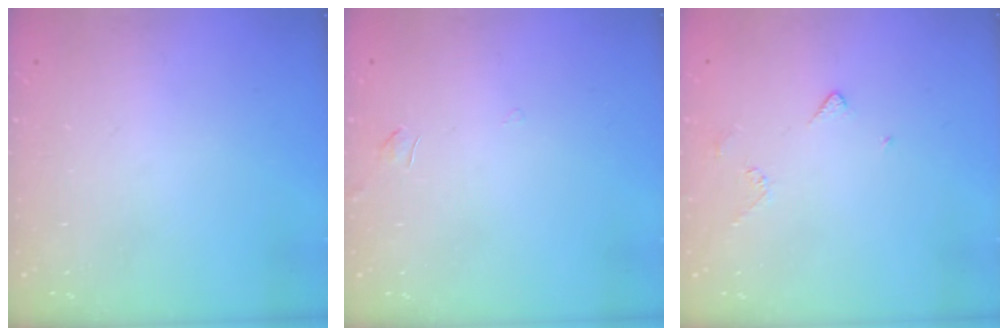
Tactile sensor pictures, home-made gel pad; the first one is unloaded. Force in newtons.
{"total": 3.9, "press": 3.9, "slide": 0.4}
{"total": 3.2, "press": 3.1, "slide": 0.7}